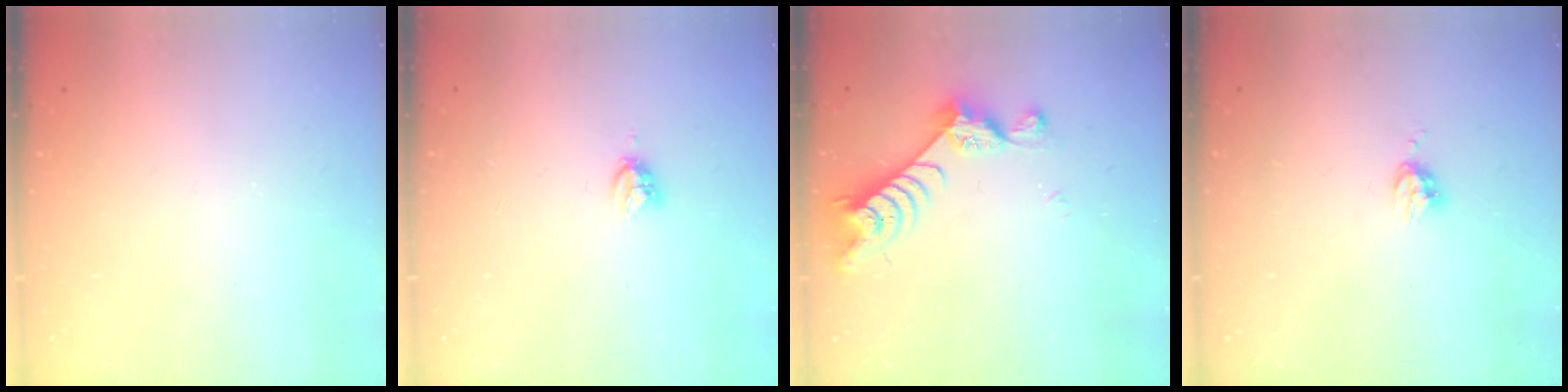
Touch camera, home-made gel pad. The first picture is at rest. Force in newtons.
{"total": 3.9, "press": 3.9, "slide": 0.4}
{"total": 7.2, "press": 7.2, "slide": 1.0}
{"total": 4.0, "press": 3.9, "slide": 0.6}